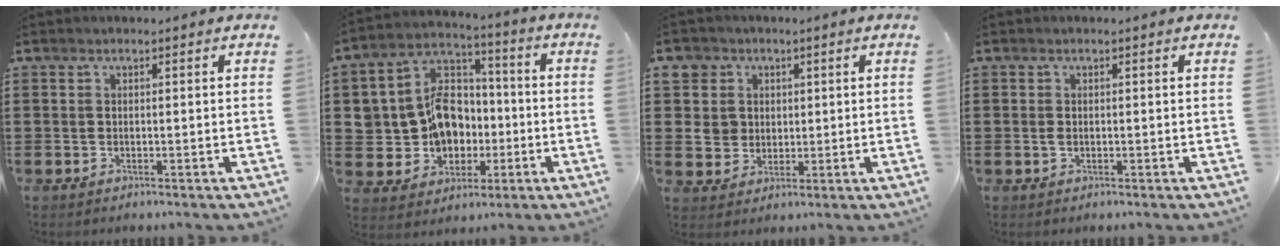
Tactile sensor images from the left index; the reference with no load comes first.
{"total": 11.4, "force": [-1.0, 9.6, 6.1], "torque": [-0.149, 0.017, -0.013]}
{"total": 6.3, "force": [1.7, 5.9, 1.2], "torque": [-0.044, 0.015, 0.032]}
{"total": 0.8, "force": [-0.1, 0.4, 0.7], "torque": [-0.014, 0.000, -0.002]}